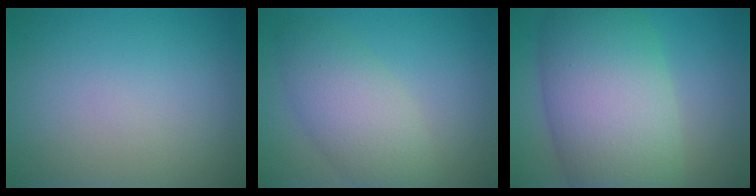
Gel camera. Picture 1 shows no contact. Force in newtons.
{"total": 4.8, "press": 4.8, "slide": 0.2}
{"total": 11.8, "press": 11.8, "slide": 0.5}